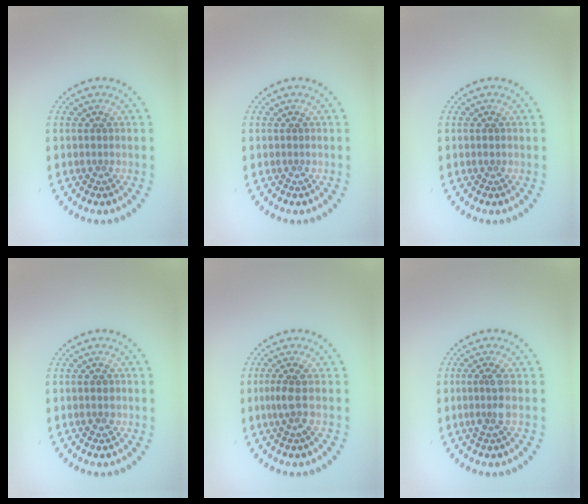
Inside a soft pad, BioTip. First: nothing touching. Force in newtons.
{"total": 0.0}
{"total": 0.6, "press": 0.6, "slide": 0.1}
{"total": 1.1, "press": 1.1, "slide": 0.3}
{"total": 1.9, "press": 1.4, "slide": 1.2}
{"total": 1.8, "press": 1.6, "slide": 0.9}